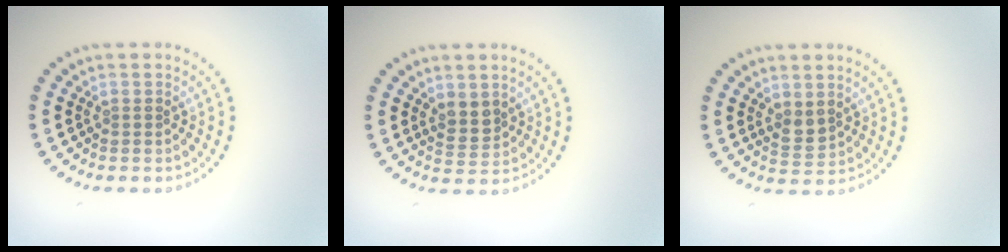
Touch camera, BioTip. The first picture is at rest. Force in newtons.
{"total": 2.0, "press": 1.8, "slide": 0.9}
{"total": 1.6, "press": 1.4, "slide": 0.7}